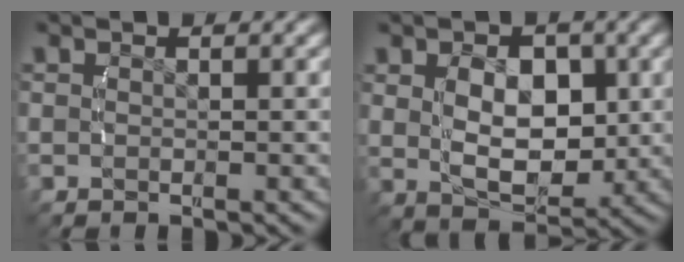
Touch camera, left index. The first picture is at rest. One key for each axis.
{"total": 5.8, "fx": 0.6, "fy": 3.5, "fz": 4.6, "tx": -0.075, "ty": -0.018, "tz": 0.018}